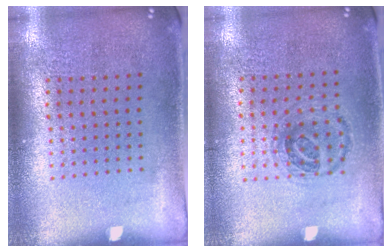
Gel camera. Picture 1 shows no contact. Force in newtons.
{"total": 0.9, "press": 0.8, "slide": 0.3}